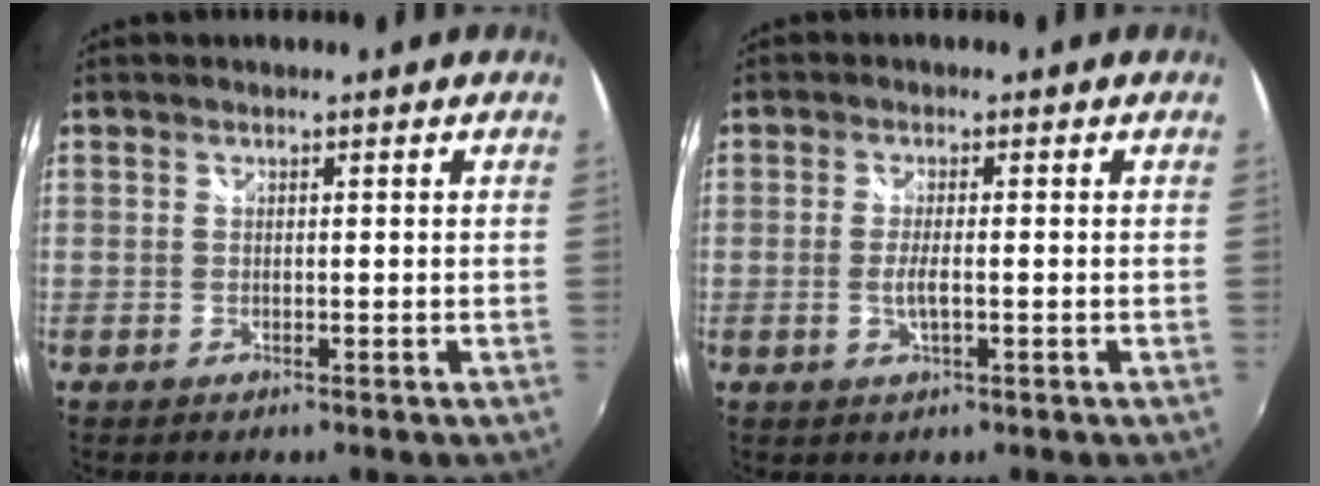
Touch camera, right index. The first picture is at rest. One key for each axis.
{"total": 2.7, "fx": -0.7, "fy": 0.3, "fz": 2.6, "tx": -0.052, "ty": -0.004, "tz": -0.012}